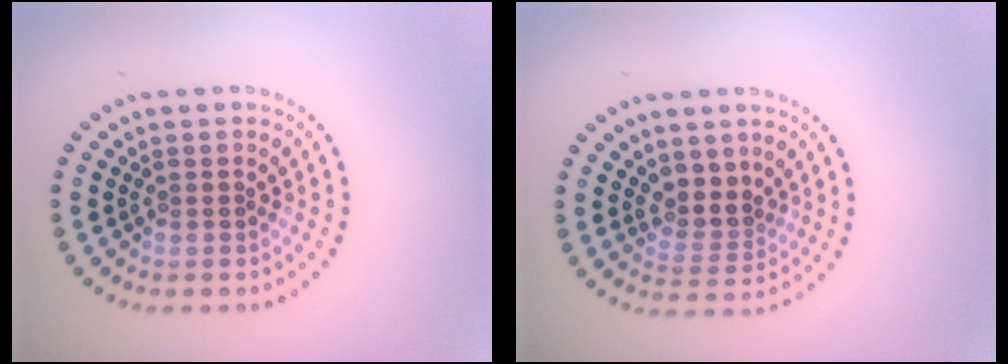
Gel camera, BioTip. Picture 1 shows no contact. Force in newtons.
{"total": 2.7, "press": 2.0, "slide": 1.7}